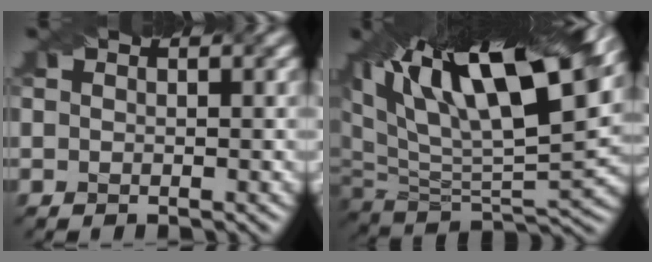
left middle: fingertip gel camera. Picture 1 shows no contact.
{"total": 16.6, "force": [8.7, 7.0, 12.2], "torque": [-0.222, 0.022, 0.162]}